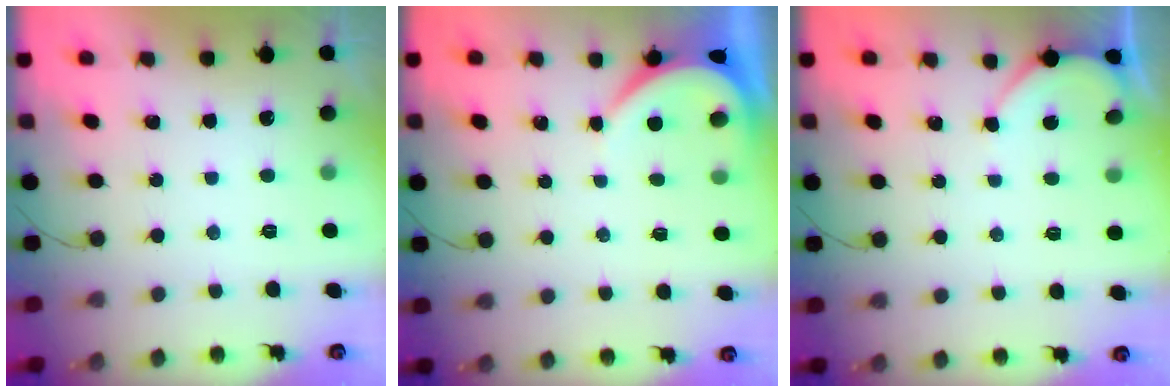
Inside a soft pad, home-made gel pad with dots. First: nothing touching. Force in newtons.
{"total": 3.9, "press": 3.9, "slide": 0.6}
{"total": 3.2, "press": 3.2, "slide": 0.3}